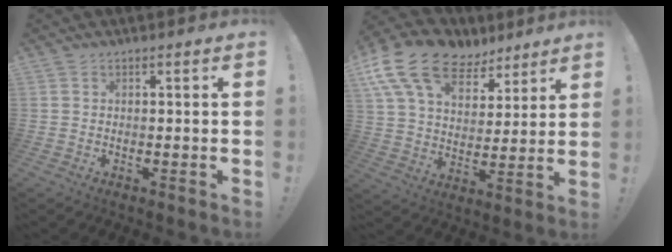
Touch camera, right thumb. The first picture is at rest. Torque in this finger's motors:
{"motor_torque": [-0.22, 2.61, 1.25, 0.44, 0.49]}